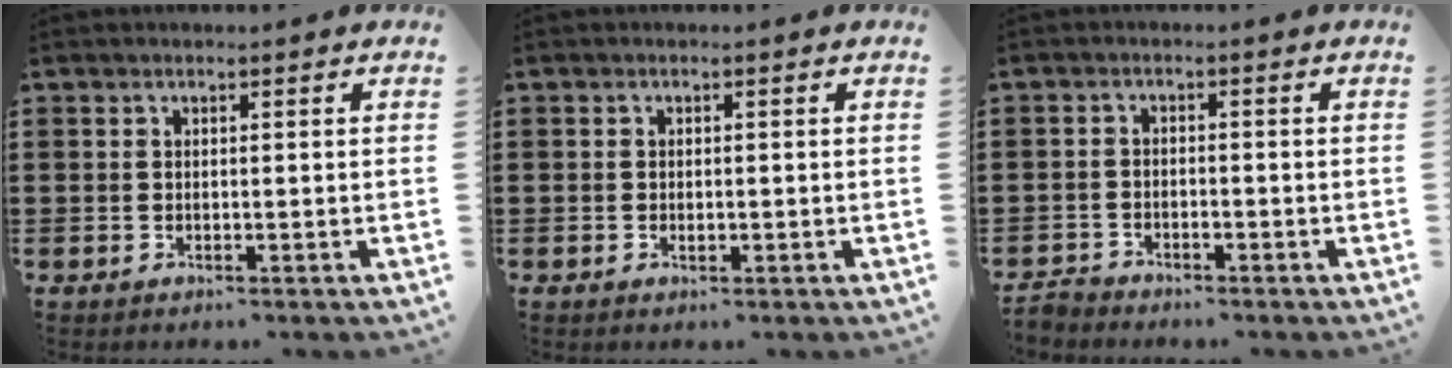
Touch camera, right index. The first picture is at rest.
{"total": 0.6, "force": [-0.2, 0.4, 0.4], "torque": [-0.008, -0.002, -0.004]}
{"total": 2.0, "force": [-2.0, 0.5, -0.1], "torque": [-0.005, 0.002, -0.043]}